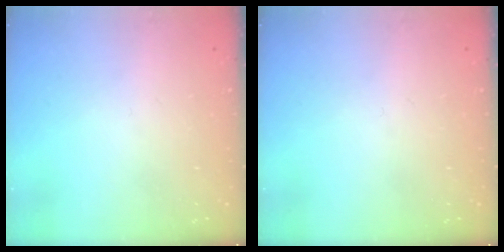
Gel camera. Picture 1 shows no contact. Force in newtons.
{"total": 0.0}